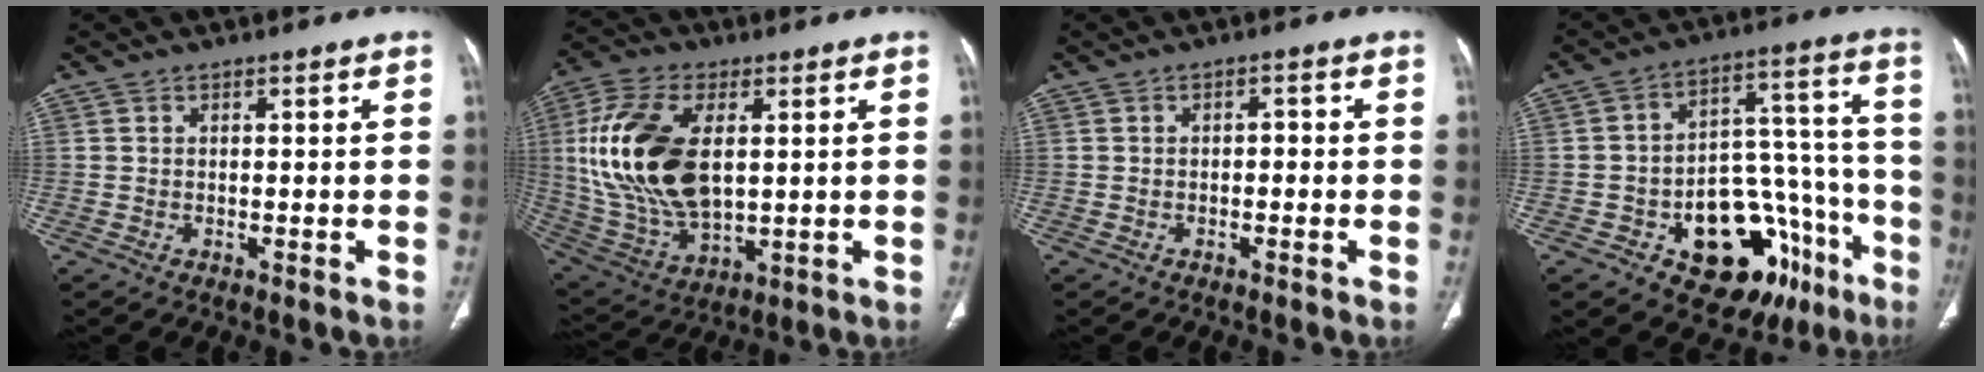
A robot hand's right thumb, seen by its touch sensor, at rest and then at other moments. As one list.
[{"total": 21.1, "force": [2.9, 11.8, 17.2], "torque": [-0.358, -0.011, 0.064]}, {"total": 1.5, "force": [-0.3, 1.0, 1.1], "torque": [-0.011, 0.007, -0.009]}, {"total": 22.3, "force": [-10.9, 12.9, 14.5], "torque": [-0.132, 0.101, -0.144]}]